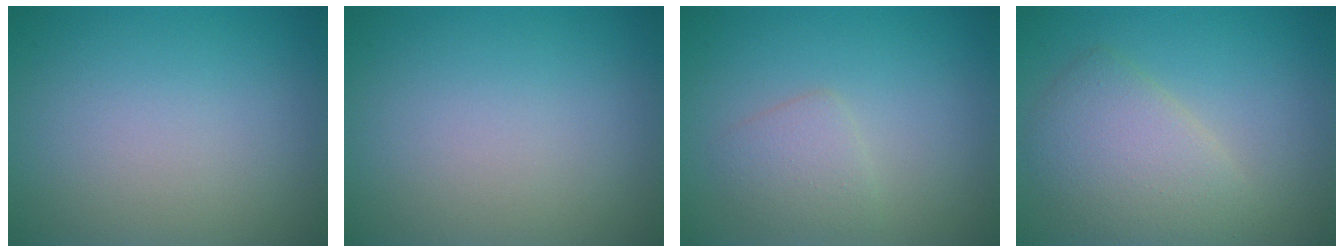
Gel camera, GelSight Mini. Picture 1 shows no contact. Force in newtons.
{"total": 0.0}
{"total": 1.9, "press": 1.9, "slide": 0.0}
{"total": 4.5, "press": 4.5, "slide": 0.2}